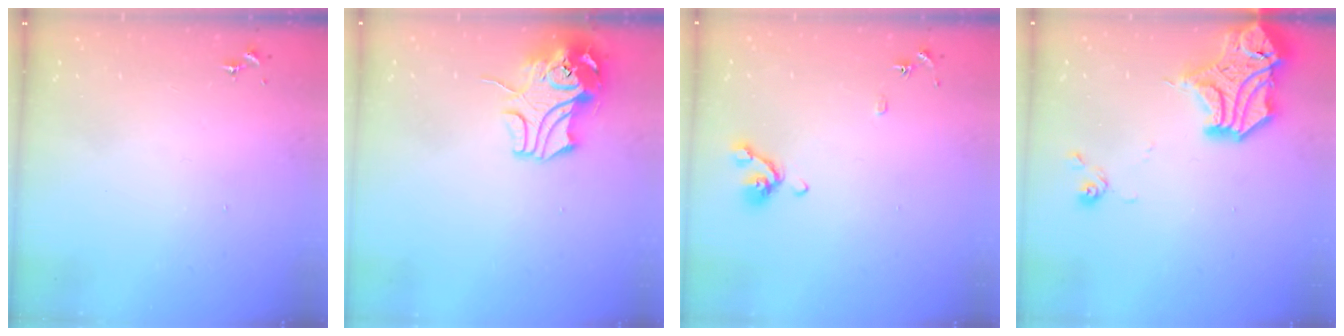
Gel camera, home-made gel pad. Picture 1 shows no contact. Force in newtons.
{"total": 12.1, "press": 12.0, "slide": 1.7}
{"total": 8.5, "press": 8.4, "slide": 1.4}
{"total": 19.9, "press": 19.7, "slide": 2.8}